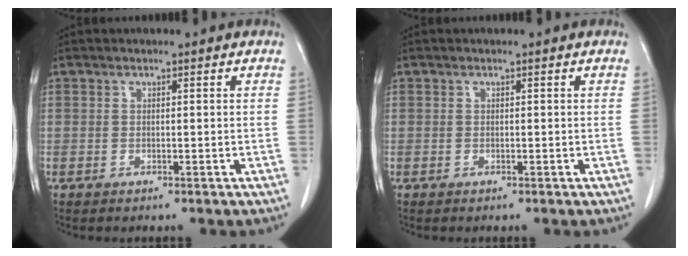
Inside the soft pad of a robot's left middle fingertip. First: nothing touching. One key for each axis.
{"total": 0.0}